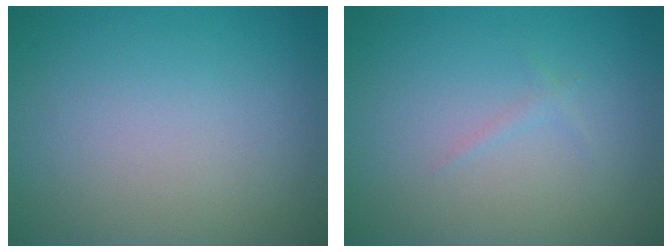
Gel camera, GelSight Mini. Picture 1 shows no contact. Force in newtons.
{"total": 0.6, "press": 0.6, "slide": 0.1}